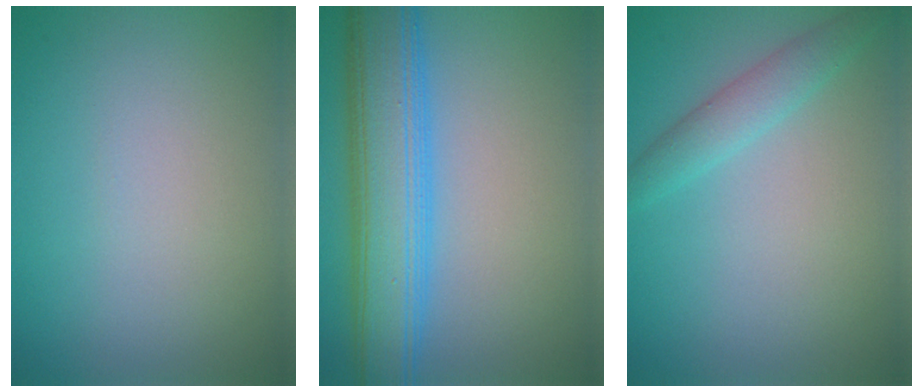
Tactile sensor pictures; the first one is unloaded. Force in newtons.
{"total": 8.2, "press": 8.2, "slide": 0.1}
{"total": 2.3, "press": 2.3, "slide": 0.1}